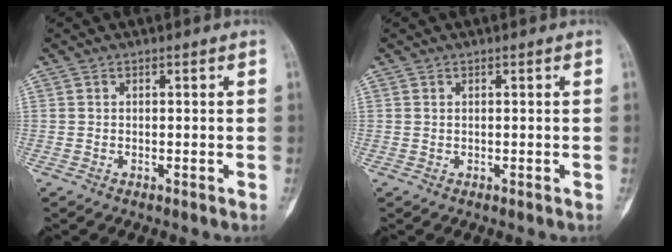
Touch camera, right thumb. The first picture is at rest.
{"total": 0.0}